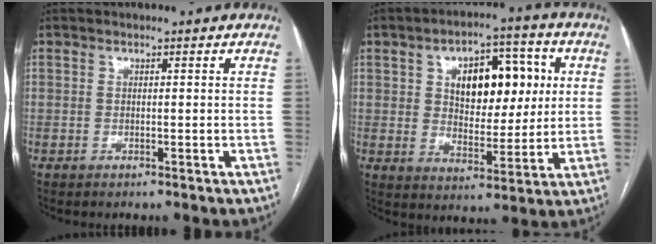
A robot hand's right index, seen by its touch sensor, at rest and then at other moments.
{"total": 13.4, "force": [3.5, 7.2, 10.7], "torque": [-0.162, 0.024, 0.061]}